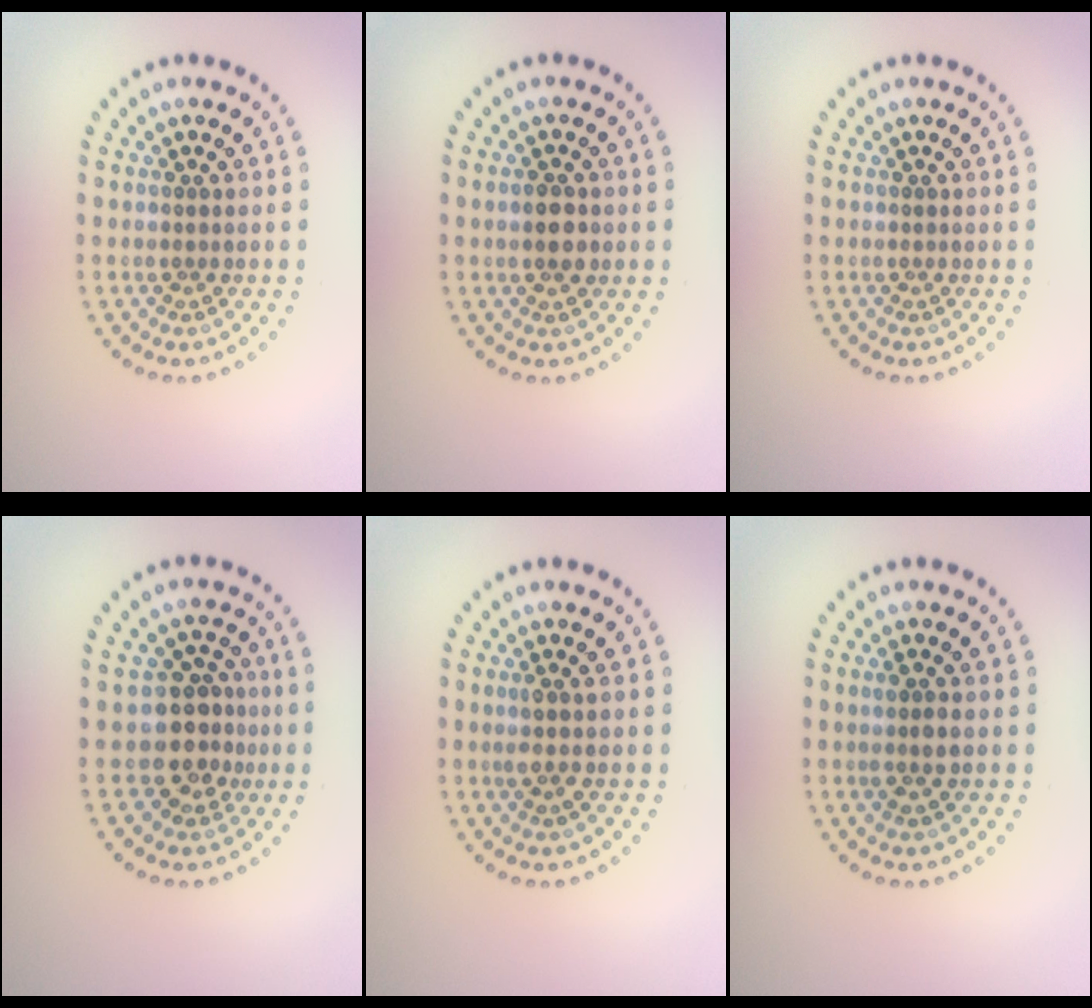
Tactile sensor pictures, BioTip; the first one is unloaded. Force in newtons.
{"total": 2.4, "press": 2.4, "slide": 0.0}
{"total": 0.0}
{"total": 3.4, "press": 3.1, "slide": 1.5}
{"total": 1.1, "press": 0.9, "slide": 0.6}
{"total": 1.4, "press": 1.3, "slide": 0.5}